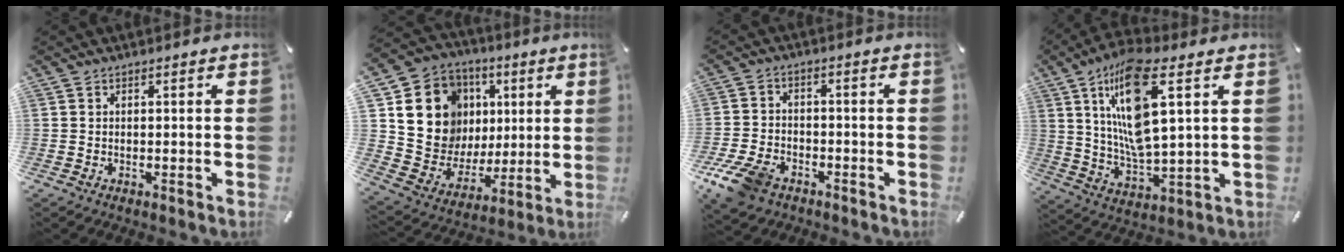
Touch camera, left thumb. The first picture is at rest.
{"total": 15.5, "force": [5.3, 13.8, 4.6], "torque": [-0.071, -0.037, 0.122]}
{"total": 8.9, "force": [-5.7, 5.4, 4.3], "torque": [-0.101, 0.022, -0.107]}
{"total": 17.2, "force": [6.9, 5.2, 14.8], "torque": [-0.306, -0.021, 0.110]}